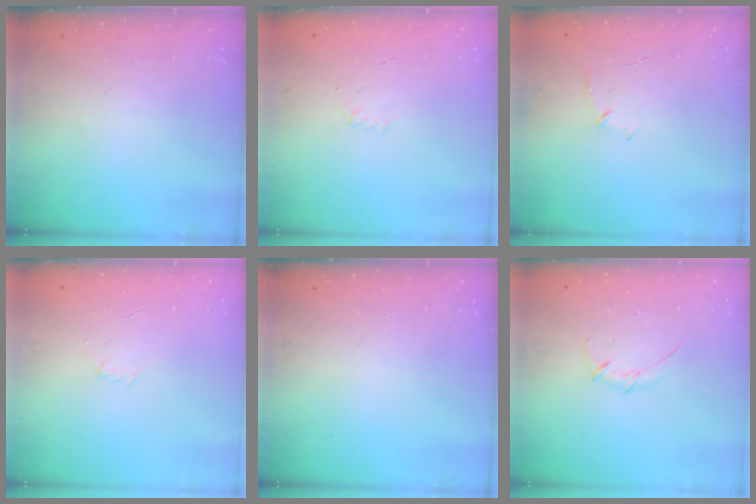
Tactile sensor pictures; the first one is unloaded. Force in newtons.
{"total": 2.9, "press": 2.8, "slide": 0.7}
{"total": 4.3, "press": 4.2, "slide": 1.1}
{"total": 2.9, "press": 2.8, "slide": 0.8}
{"total": 0.0}
{"total": 3.0, "press": 2.9, "slide": 0.8}